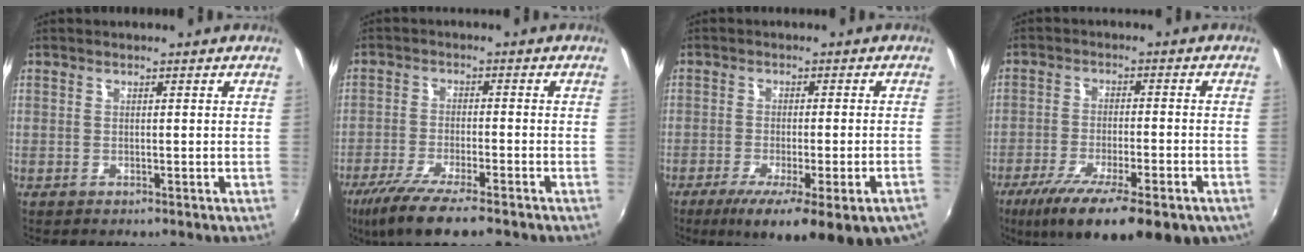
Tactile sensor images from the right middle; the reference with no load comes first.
{"total": 11.8, "force": [-8.6, 2.0, 7.9], "torque": [-0.170, -0.038, -0.152]}
{"total": 16.9, "force": [-10.4, 3.6, 12.7], "torque": [-0.203, -0.055, -0.142]}
{"total": 20.2, "force": [-12.6, 5.8, 14.6], "torque": [-0.258, -0.062, -0.188]}